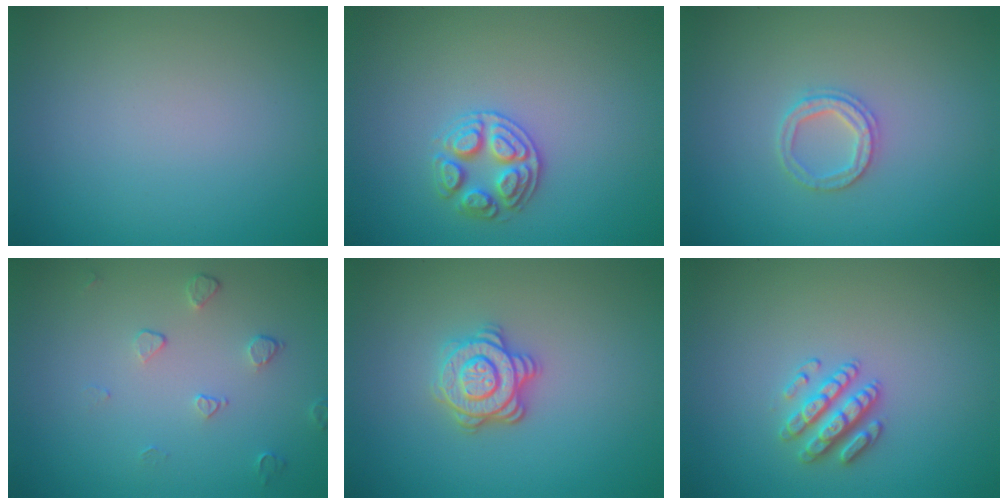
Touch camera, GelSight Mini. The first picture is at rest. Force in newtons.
{"total": 2.6, "press": 2.6, "slide": 0.4}
{"total": 2.1, "press": 2.0, "slide": 0.4}
{"total": 1.5, "press": 0.9, "slide": 1.1}
{"total": 3.6, "press": 3.1, "slide": 1.9}
{"total": 2.6, "press": 2.6, "slide": 0.6}